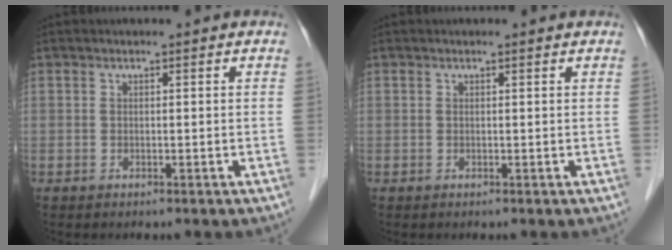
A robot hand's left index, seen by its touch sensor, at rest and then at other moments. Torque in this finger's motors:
{"motor_torque": [0.12, -0.01, 0.00, -0.01]}